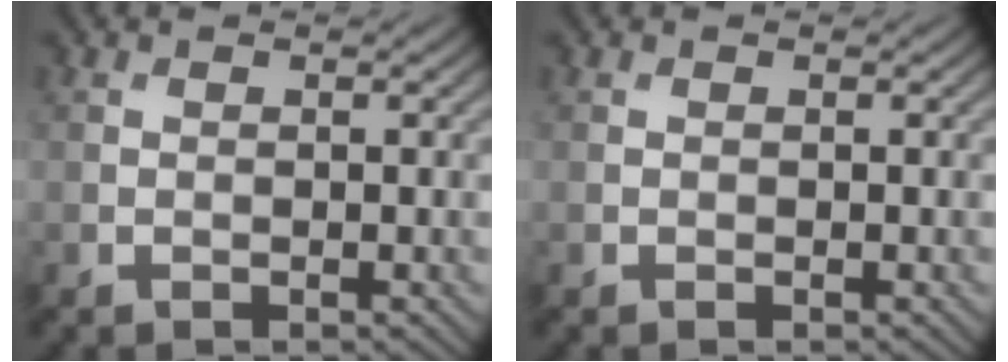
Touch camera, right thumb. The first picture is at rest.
{"total": 0.0}